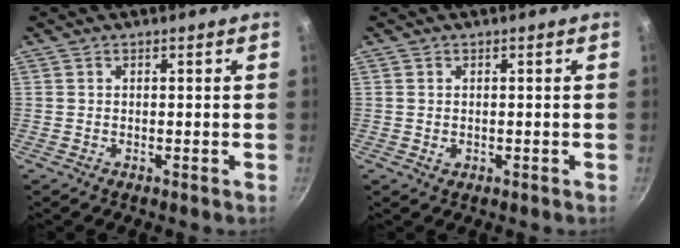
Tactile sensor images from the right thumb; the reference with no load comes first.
{"total": 1.0, "force": [-0.1, 0.8, 0.6], "torque": [-0.008, 0.000, -0.002]}